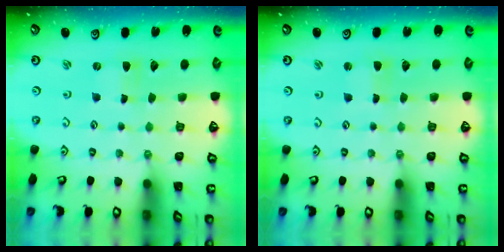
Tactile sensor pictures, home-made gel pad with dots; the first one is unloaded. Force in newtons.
{"total": 0.9, "press": 0.9, "slide": 0.0}